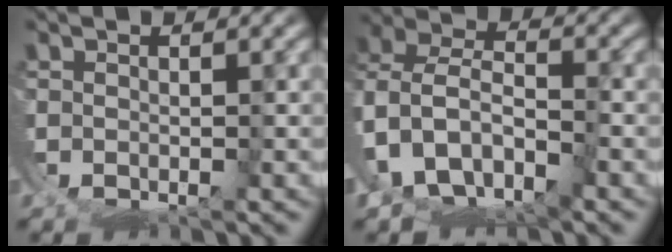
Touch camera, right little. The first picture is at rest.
{"total": 13.1, "force": [-3.5, 11.8, 4.5], "torque": [-0.151, -0.057, -0.057]}